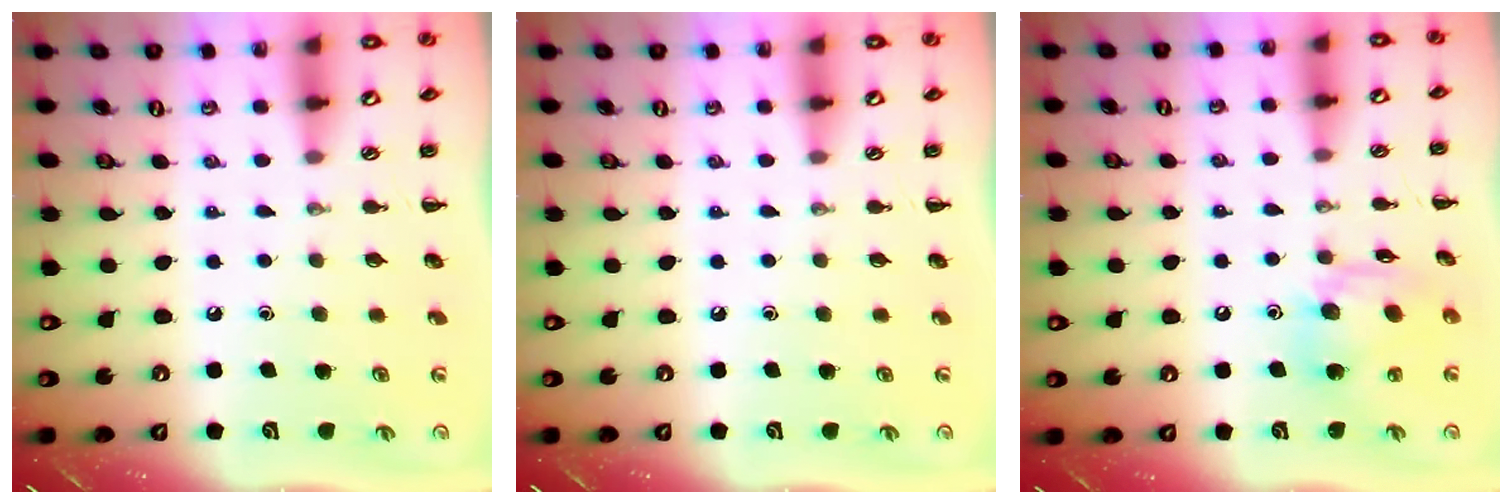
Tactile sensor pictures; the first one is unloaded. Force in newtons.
{"total": 0.0}
{"total": 12.6, "press": 12.5, "slide": 1.5}